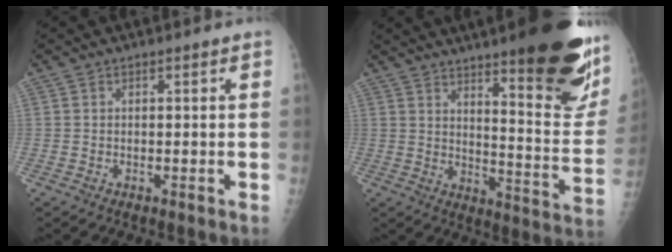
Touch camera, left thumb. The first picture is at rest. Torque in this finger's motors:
{"motor_torque": [4.07, 0.93, 1.45, -1.31, 0.38]}